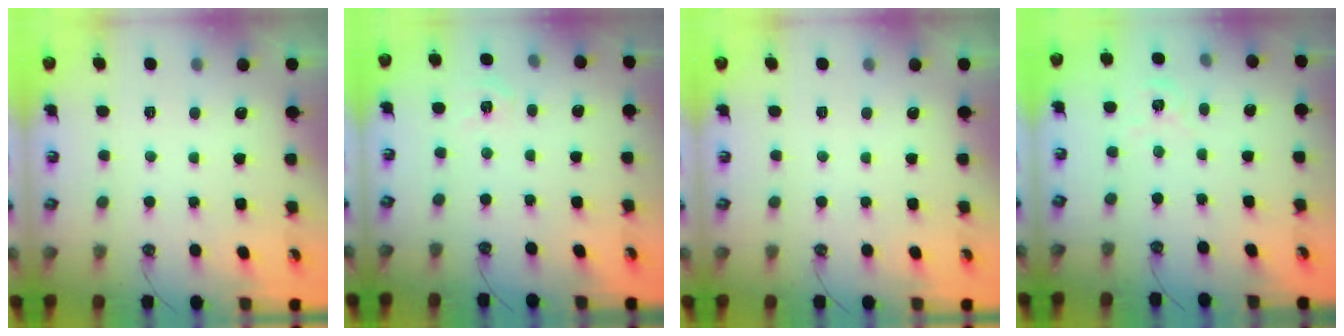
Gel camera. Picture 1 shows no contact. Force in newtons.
{"total": 2.9, "press": 2.9, "slide": 0.4}
{"total": 0.0}
{"total": 1.9, "press": 1.8, "slide": 0.3}